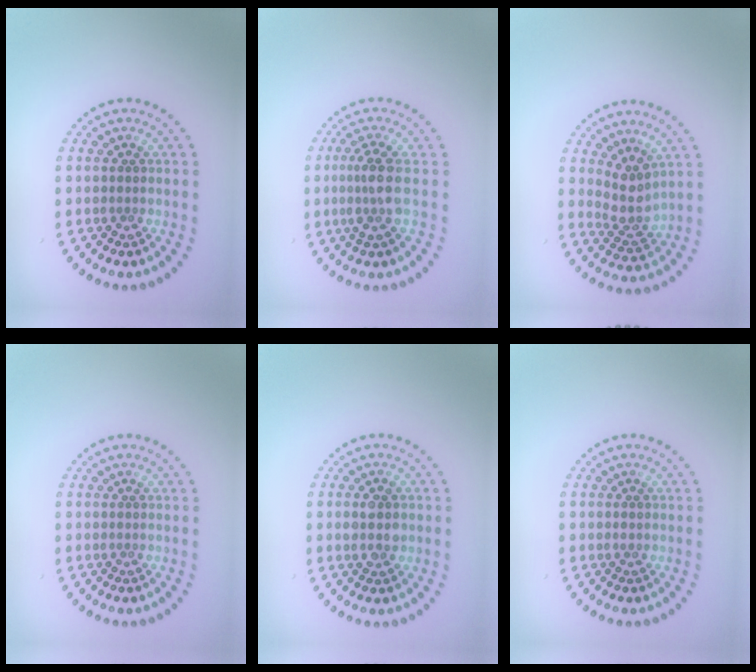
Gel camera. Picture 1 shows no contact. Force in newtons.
{"total": 2.5, "press": 1.9, "slide": 1.6}
{"total": 3.0, "press": 2.4, "slide": 1.9}
{"total": 0.0}
{"total": 2.1, "press": 2.1, "slide": 0.2}
{"total": 0.6, "press": 0.6, "slide": 0.1}